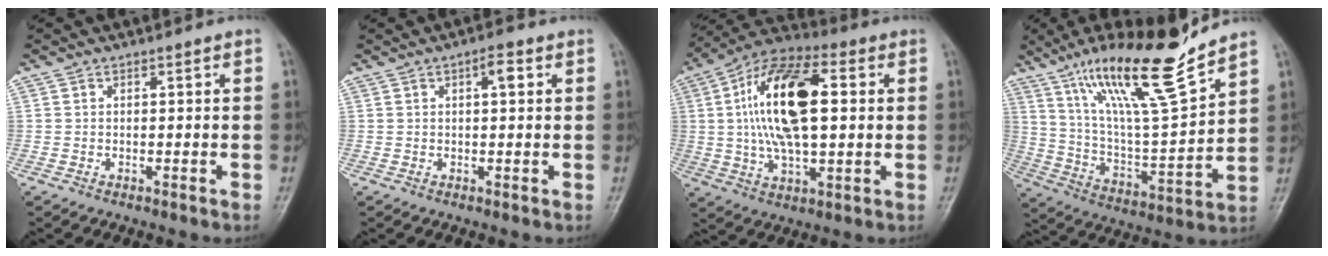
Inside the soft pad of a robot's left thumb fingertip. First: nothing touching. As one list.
[{"total": 2.7, "force": [1.0, 0.9, 2.3], "torque": [-0.033, 0.002, 0.014]}, {"total": 19.3, "force": [2.9, 9.1, 16.8], "torque": [-0.303, 0.015, 0.046]}, {"total": 19.8, "force": [14.2, 2.2, 13.6], "torque": [-0.214, -0.074, 0.257]}]